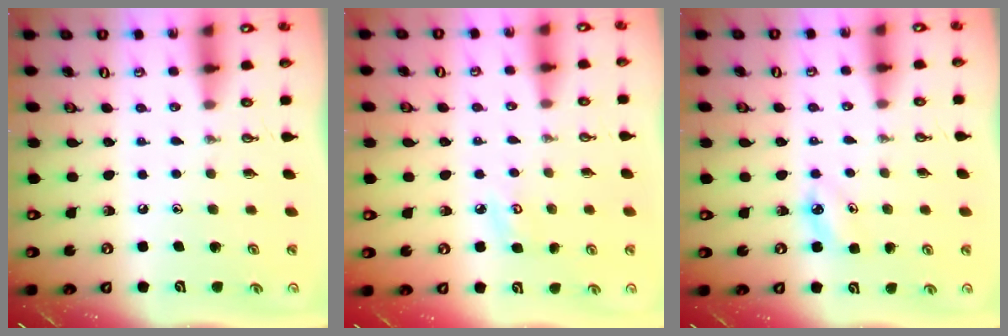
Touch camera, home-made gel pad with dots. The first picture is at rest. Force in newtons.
{"total": 5.1, "press": 5.1, "slide": 0.5}
{"total": 5.3, "press": 5.3, "slide": 0.5}